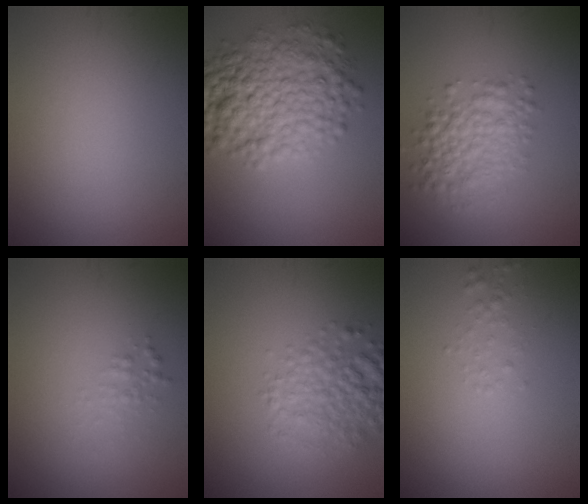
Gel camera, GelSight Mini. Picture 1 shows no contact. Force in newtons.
{"total": 7.8, "press": 7.8, "slide": 0.0}
{"total": 4.6, "press": 4.6, "slide": 0.2}
{"total": 1.0, "press": 1.0, "slide": 0.0}
{"total": 4.5, "press": 4.5, "slide": 0.2}
{"total": 0.9, "press": 0.9, "slide": 0.0}